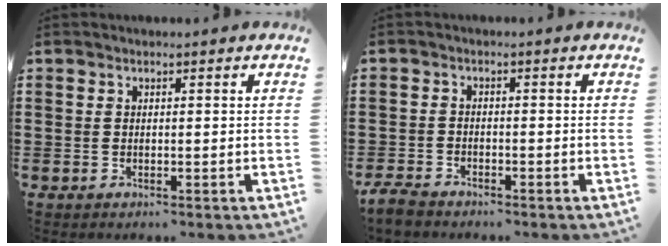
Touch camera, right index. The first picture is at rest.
{"total": 2.5, "force": [-2.3, 0.6, 0.6], "torque": [-0.030, -0.004, -0.052]}